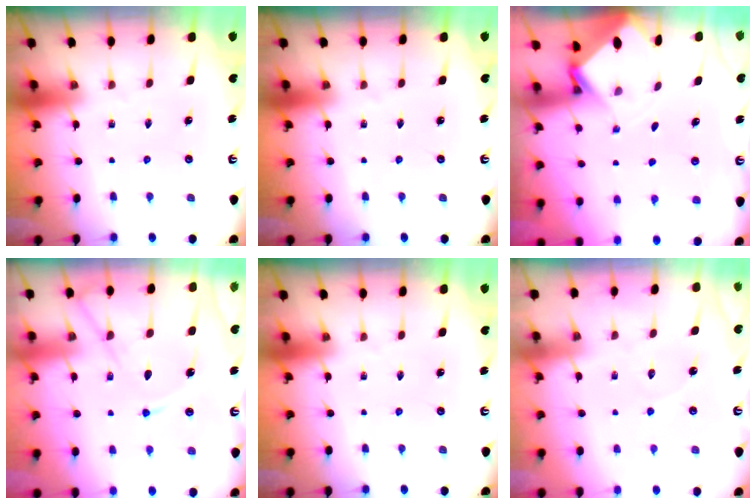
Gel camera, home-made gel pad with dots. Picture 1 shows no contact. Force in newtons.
{"total": 0.0}
{"total": 2.9, "press": 2.9, "slide": 0.2}
{"total": 13.5, "press": 13.4, "slide": 1.6}
{"total": 0.0}
{"total": 4.3, "press": 4.3, "slide": 0.4}